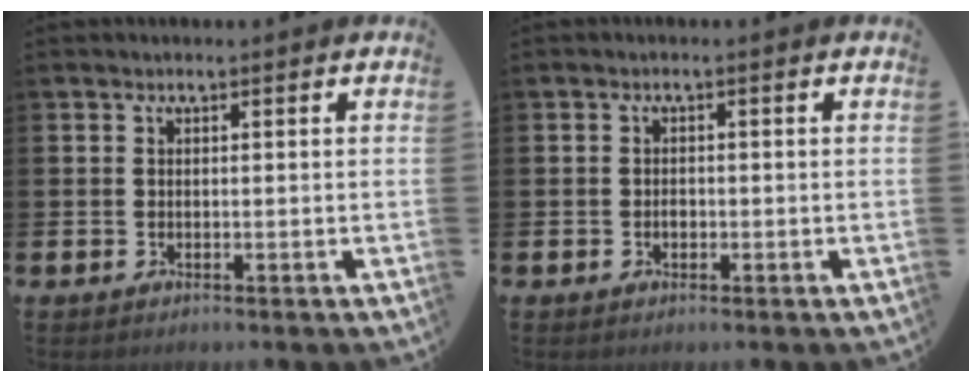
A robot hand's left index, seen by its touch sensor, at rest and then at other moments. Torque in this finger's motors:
{"motor_torque": [0.41, 0.32, 0.14, 0.04]}